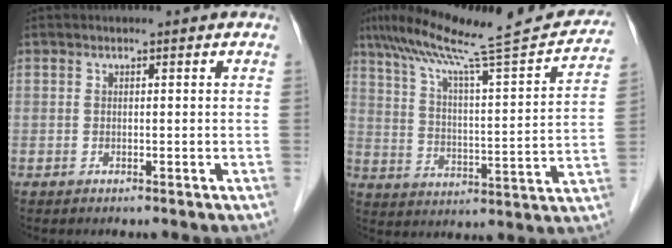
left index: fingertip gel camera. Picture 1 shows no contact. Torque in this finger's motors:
{"motor_torque": [0.61, -0.80, 0.20, 0.08]}